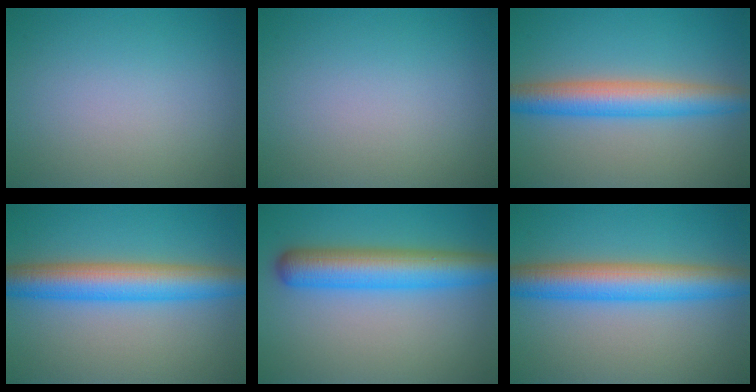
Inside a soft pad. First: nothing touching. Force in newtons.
{"total": 0.0}
{"total": 5.7, "press": 5.7, "slide": 0.2}
{"total": 6.8, "press": 6.8, "slide": 0.1}
{"total": 6.8, "press": 6.8, "slide": 0.1}
{"total": 6.8, "press": 6.8, "slide": 0.1}